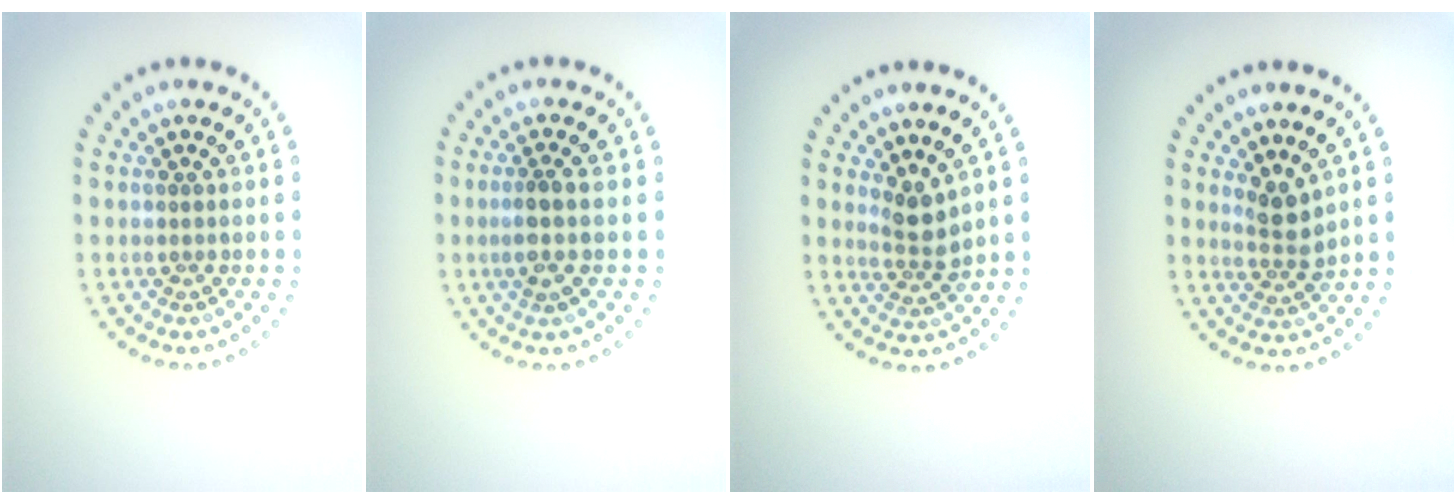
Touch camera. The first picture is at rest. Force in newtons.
{"total": 2.1, "press": 1.8, "slide": 1.1}
{"total": 2.4, "press": 1.8, "slide": 1.6}
{"total": 2.3, "press": 1.8, "slide": 1.5}